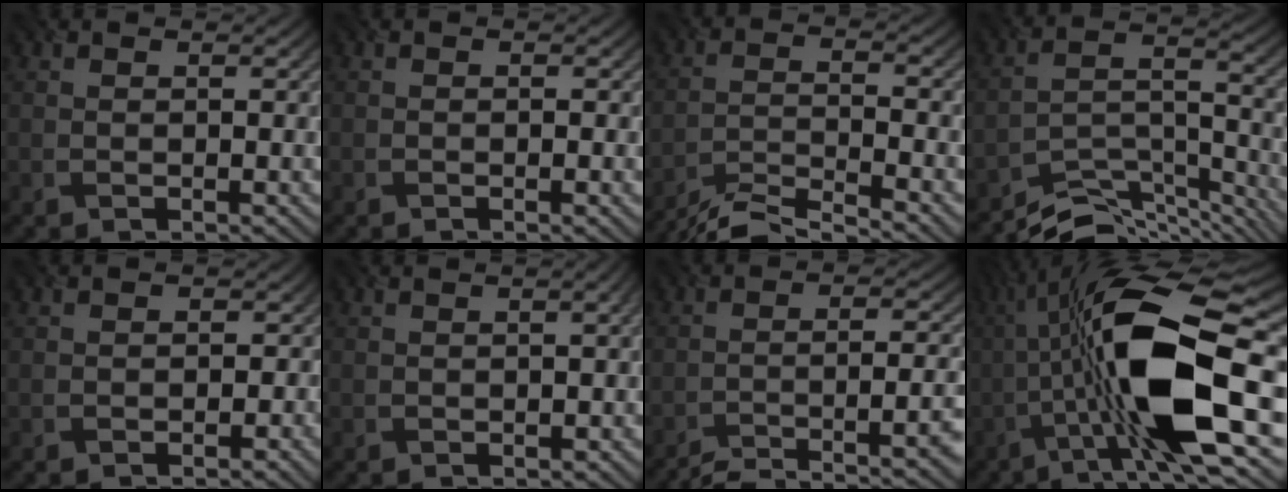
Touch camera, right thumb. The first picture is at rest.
{"total": 0.7, "force": [-0.3, 0.2, 0.6], "torque": [-0.009, 0.000, -0.004]}
{"total": 7.3, "force": [-6.3, 1.0, 3.4], "torque": [-0.059, -0.002, -0.121]}
{"total": 9.5, "force": [-8.2, 2.5, 4.1], "torque": [-0.068, -0.006, -0.150]}
{"total": 1.2, "force": [-0.8, 1.0, 0.2], "torque": [0.006, -0.002, -0.012]}
{"total": 1.9, "force": [-0.2, 0.5, 1.8], "torque": [-0.019, 0.002, -0.004]}
{"total": 11.2, "force": [-8.5, 1.9, 7.0], "torque": [-0.091, 0.016, -0.128]}
{"total": 18.3, "force": [-2.5, 5.9, 17.2], "torque": [-0.320, 0.020, -0.056]}